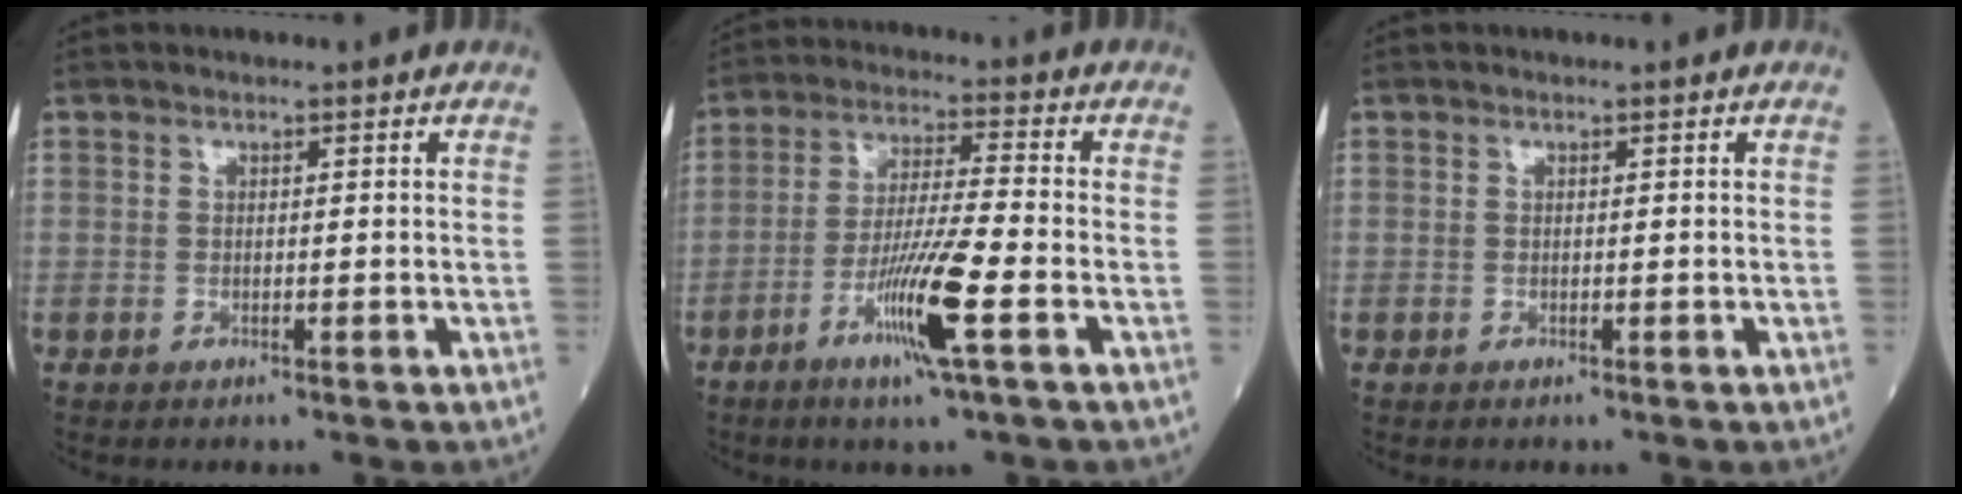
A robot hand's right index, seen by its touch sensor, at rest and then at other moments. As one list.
[{"total": 10.3, "force": [-4.4, -0.5, 9.3], "torque": [-0.179, -0.014, -0.085]}, {"total": 0.0}]